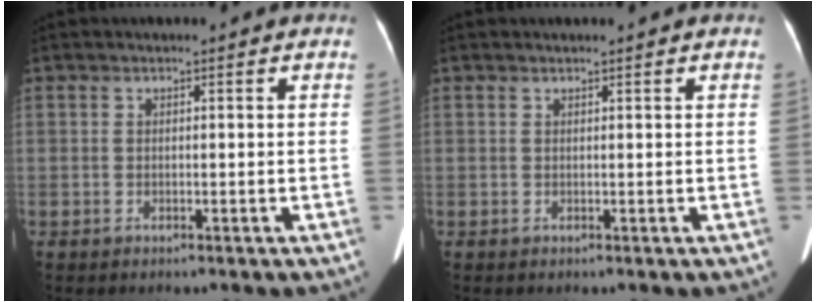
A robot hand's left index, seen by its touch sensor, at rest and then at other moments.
{"total": 0.5, "force": [0.5, 0.1, 0.1], "torque": [-0.003, 0.009, 0.011]}